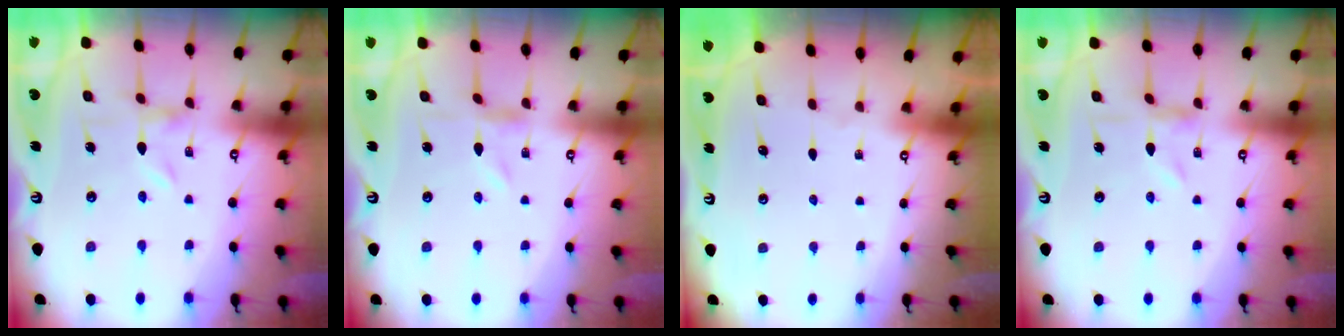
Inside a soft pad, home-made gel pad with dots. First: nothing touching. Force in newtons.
{"total": 0.0}
{"total": 0.0}
{"total": 1.0, "press": 1.0, "slide": 0.2}